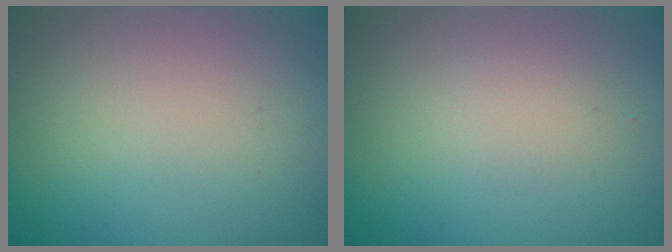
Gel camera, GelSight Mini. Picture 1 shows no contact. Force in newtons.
{"total": 1.3, "press": 1.2, "slide": 0.1}